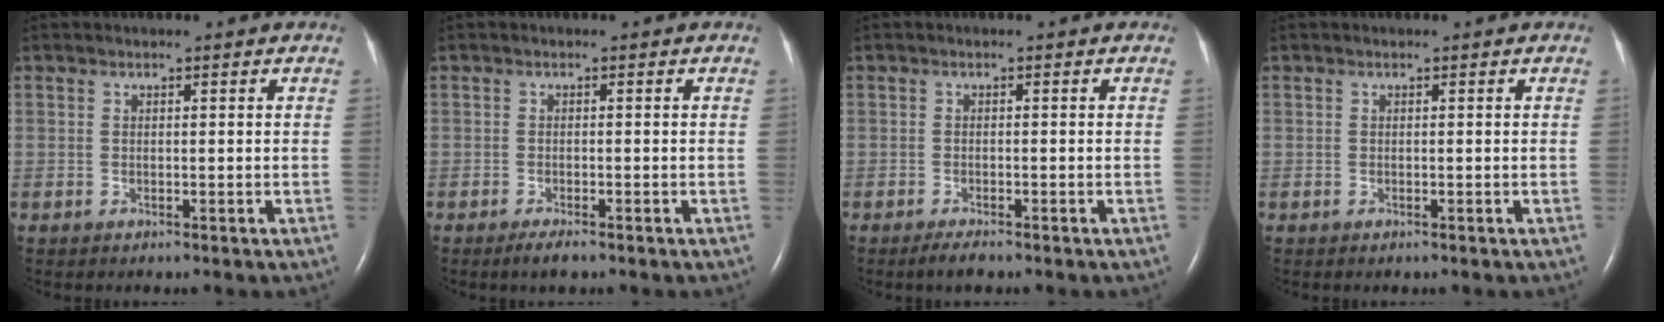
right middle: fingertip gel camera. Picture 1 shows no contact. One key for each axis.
{"total": 2.0, "fx": -1.4, "fy": 0.3, "fz": 1.4, "tx": -0.031, "ty": -0.005, "tz": -0.025}
{"total": 1.9, "fx": -1.5, "fy": 0.3, "fz": 1.1, "tx": -0.030, "ty": -0.005, "tz": -0.026}
{"total": 0.0}